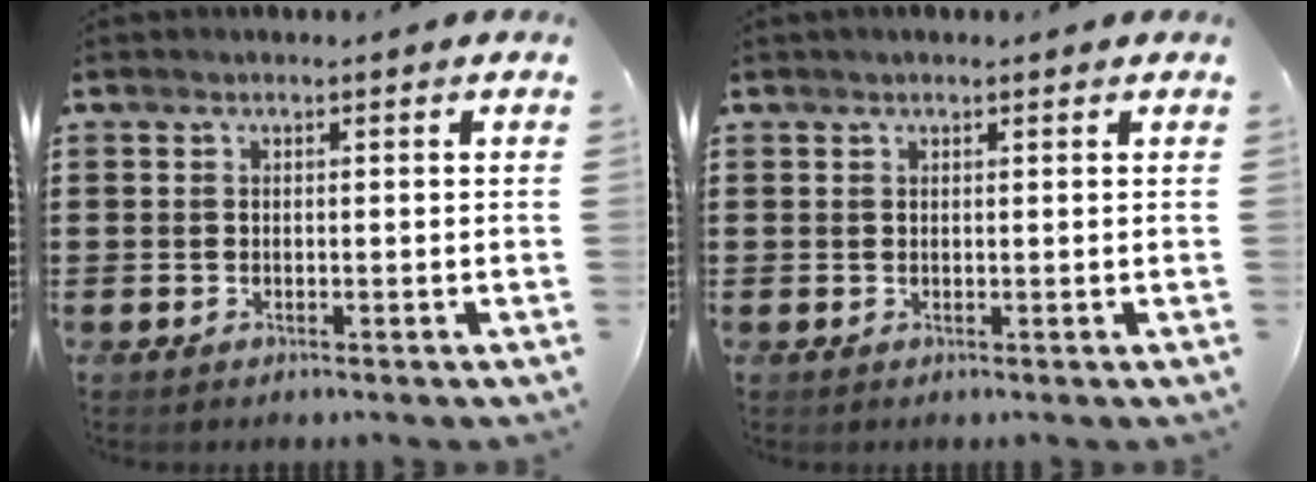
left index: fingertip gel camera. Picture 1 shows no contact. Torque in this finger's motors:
{"motor_torque": [0.22, -0.05, 0.12, 0.02]}